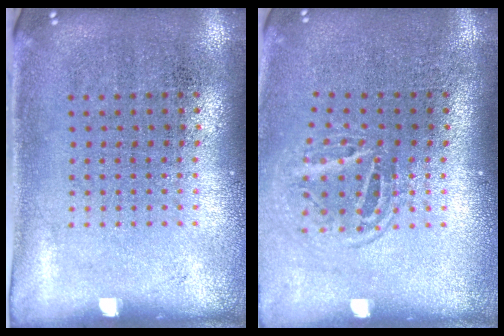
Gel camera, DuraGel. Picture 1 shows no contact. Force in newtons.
{"total": 1.7, "press": 1.1, "slide": 1.3}